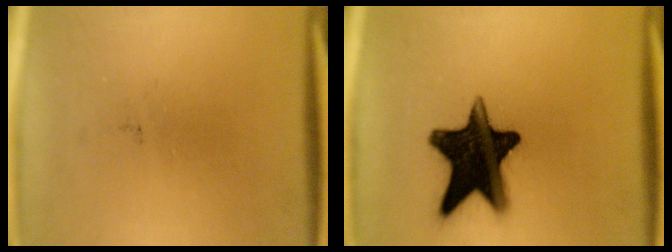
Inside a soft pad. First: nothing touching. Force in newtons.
{"total": 18.2}